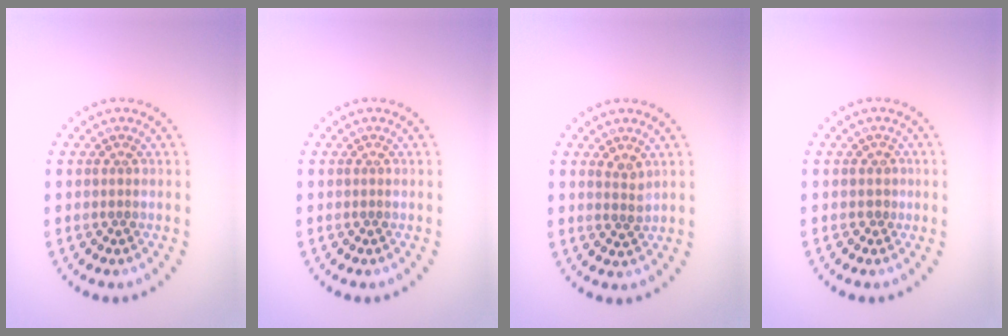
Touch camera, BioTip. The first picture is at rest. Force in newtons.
{"total": 0.0}
{"total": 1.3, "press": 1.0, "slide": 0.9}
{"total": 0.6, "press": 0.3, "slide": 0.5}